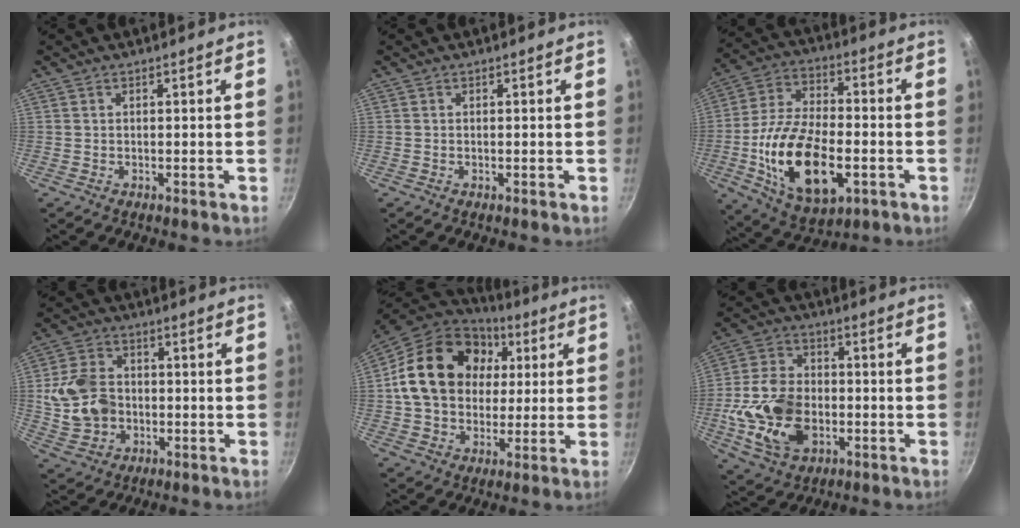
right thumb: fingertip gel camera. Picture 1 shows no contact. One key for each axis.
{"total": 0.0}
{"total": 20.7, "fx": -5.1, "fy": 10.8, "fz": 16.9, "tx": -0.303, "ty": 0.018, "tz": -0.085}
{"total": 11.5, "fx": -0.8, "fy": 9.1, "fz": 7.0, "tx": -0.115, "ty": 0.015, "tz": -0.011}
{"total": 22.6, "fx": 4.2, "fy": 17.4, "fz": 13.7, "tx": -0.223, "ty": 0.023, "tz": 0.067}
{"total": 16.7, "fx": -3.4, "fy": 11.3, "fz": 11.7, "tx": -0.214, "ty": 0.019, "tz": -0.059}